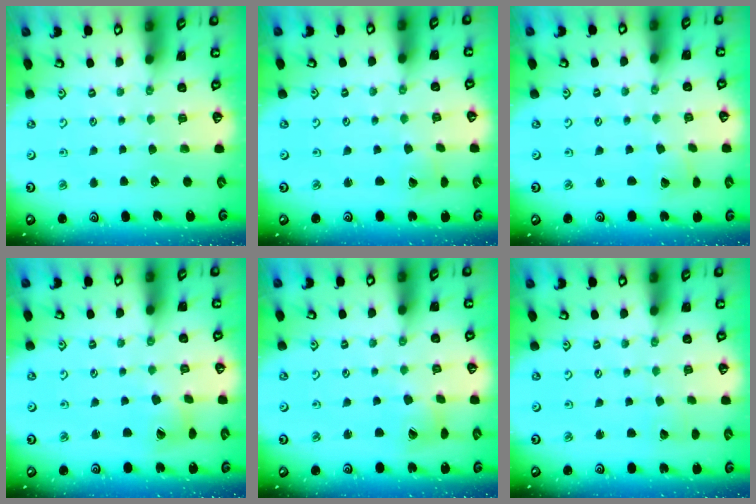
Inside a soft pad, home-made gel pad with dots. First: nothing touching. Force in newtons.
{"total": 2.6, "press": 2.6, "slide": 0.3}
{"total": 2.0, "press": 2.0, "slide": 0.3}
{"total": 6.9, "press": 6.9, "slide": 0.5}
{"total": 6.9, "press": 6.9, "slide": 0.5}
{"total": 1.4, "press": 1.4, "slide": 0.1}